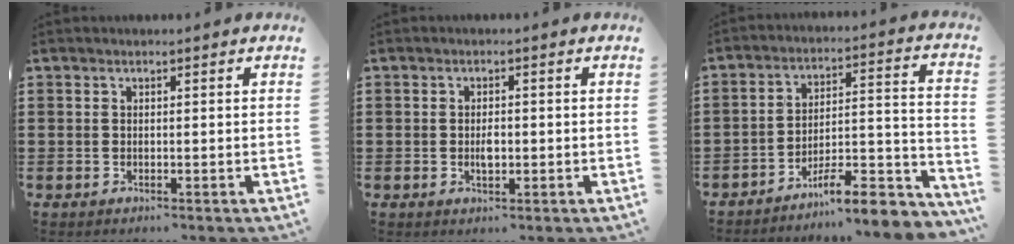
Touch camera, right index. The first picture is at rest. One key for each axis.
{"total": 2.2, "fx": -0.3, "fy": 1.0, "fz": 2.0, "tx": -0.037, "ty": 0.000, "tz": -0.004}
{"total": 8.8, "fx": -7.5, "fy": 1.5, "fz": 4.5, "tx": -0.059, "ty": 0.012, "tz": -0.140}